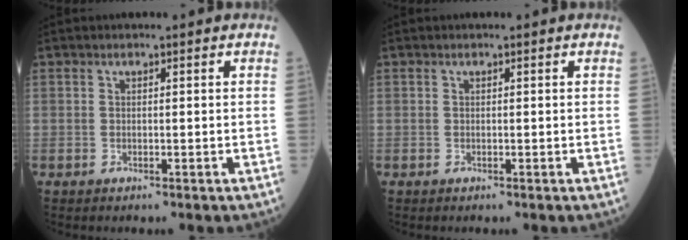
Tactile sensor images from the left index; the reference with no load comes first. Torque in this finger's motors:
{"motor_torque": [0.00, 0.00, 0.00, 0.00]}